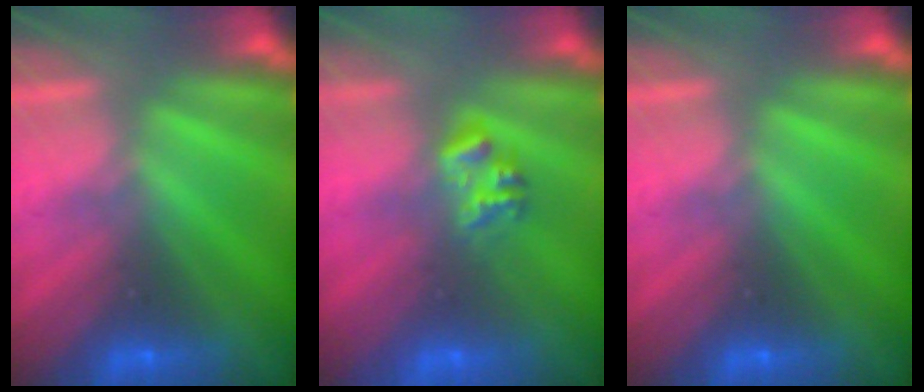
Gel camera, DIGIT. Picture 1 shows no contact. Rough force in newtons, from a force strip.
{"total": 2.3}
{"total": 0.0}